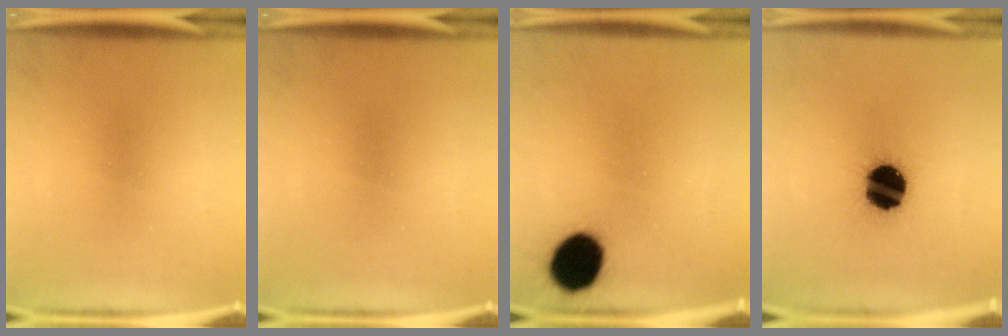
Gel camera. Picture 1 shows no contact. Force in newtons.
{"total": 0.0}
{"total": 11.9}
{"total": 16.6}